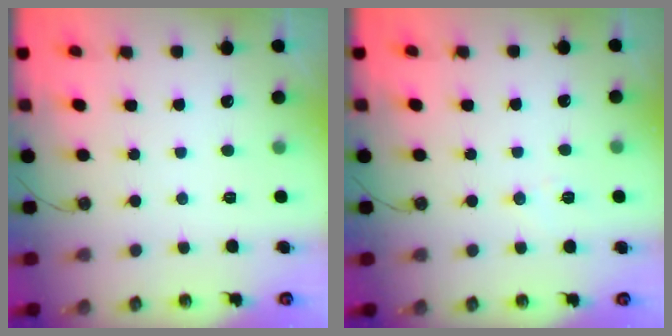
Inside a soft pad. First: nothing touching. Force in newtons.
{"total": 5.9, "press": 5.8, "slide": 1.3}